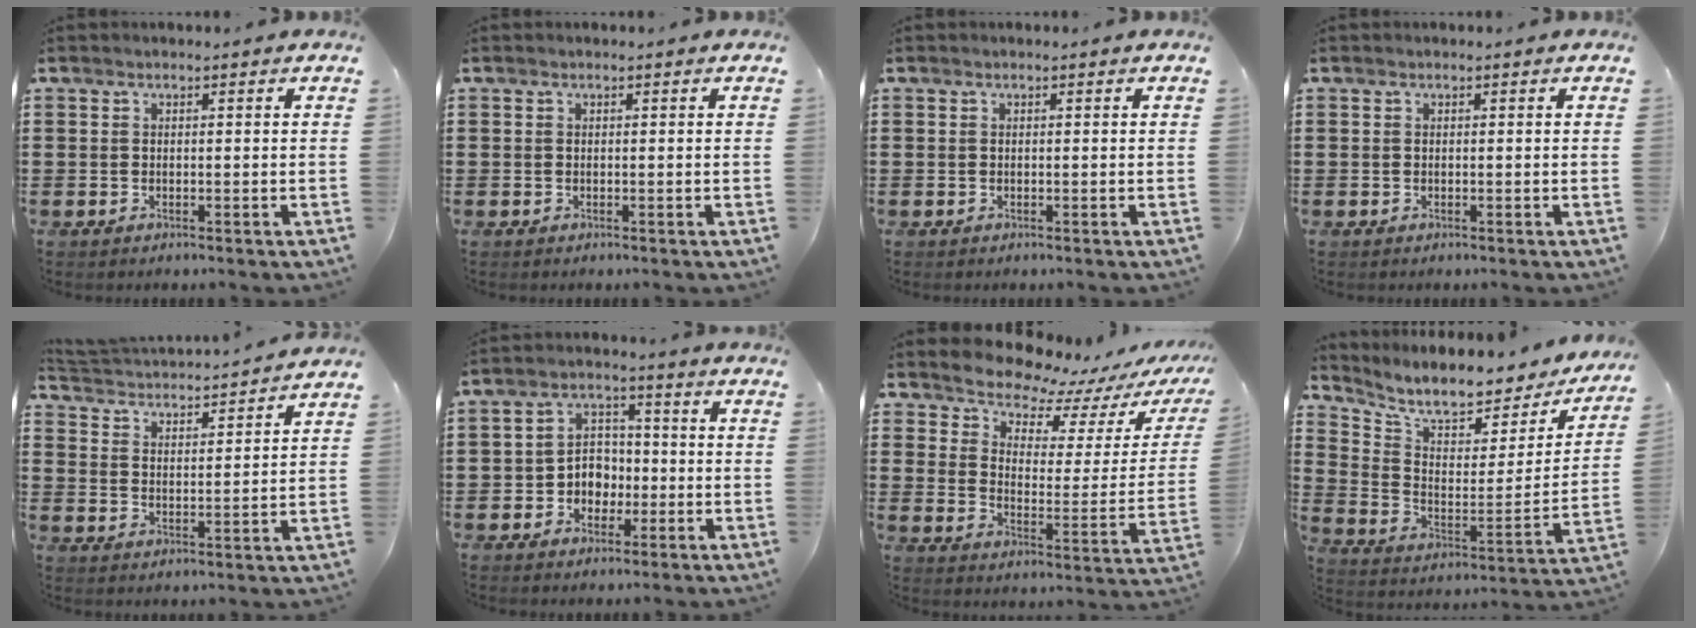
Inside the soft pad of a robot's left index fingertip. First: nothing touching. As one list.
[{"total": 0.0}, {"total": 0.0}, {"total": 0.0}, {"total": 3.4, "force": [3.4, -0.2, 0.4], "torque": [-0.029, -0.030, 0.052]}, {"total": 5.0, "force": [-1.8, 4.3, 1.8], "torque": [-0.045, 0.015, -0.036]}, {"total": 6.1, "force": [5.9, 1.6, 0.6], "torque": [-0.043, -0.054, 0.100]}, {"total": 7.6, "force": [6.7, 1.5, 3.3], "torque": [-0.081, -0.057, 0.107]}]